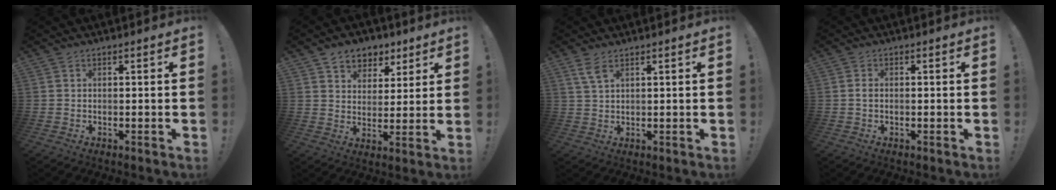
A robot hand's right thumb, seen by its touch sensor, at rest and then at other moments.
{"total": 7.9, "force": [5.1, 5.7, 1.9], "torque": [-0.019, -0.035, 0.099]}
{"total": 4.0, "force": [2.5, 0.9, 3.0], "torque": [-0.063, -0.006, 0.046]}
{"total": 0.8, "force": [0.0, 0.4, 0.7], "torque": [-0.013, 0.003, -0.001]}